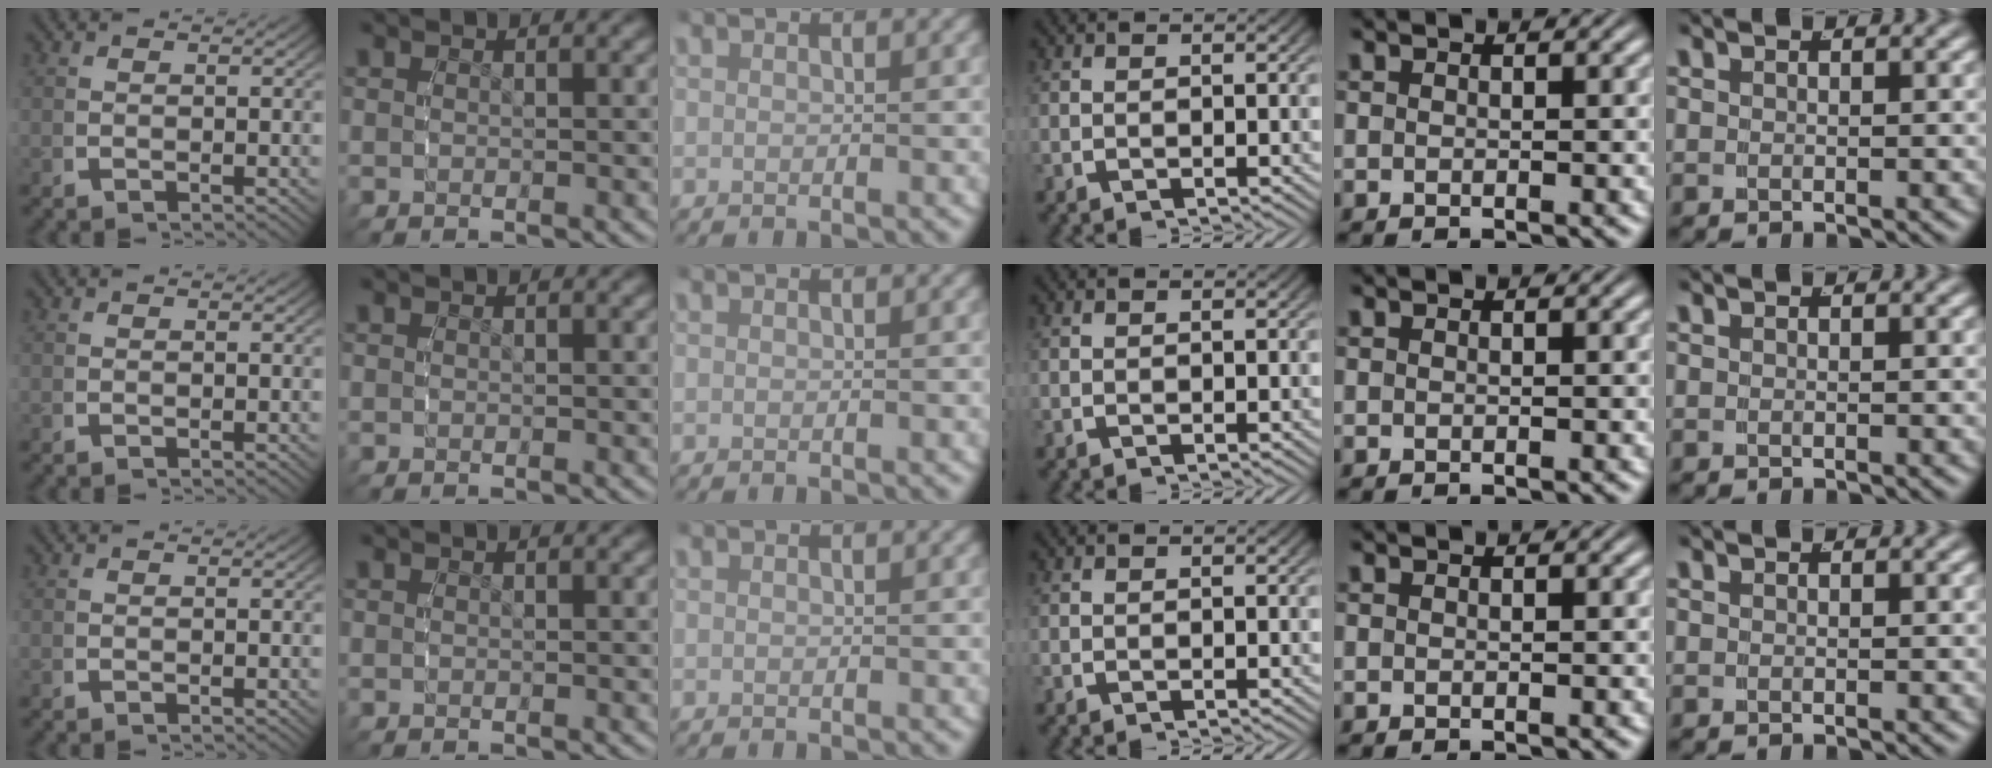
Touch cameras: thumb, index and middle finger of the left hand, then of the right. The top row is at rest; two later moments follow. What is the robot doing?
{"motion": "reach", "object": "toothpaste"}